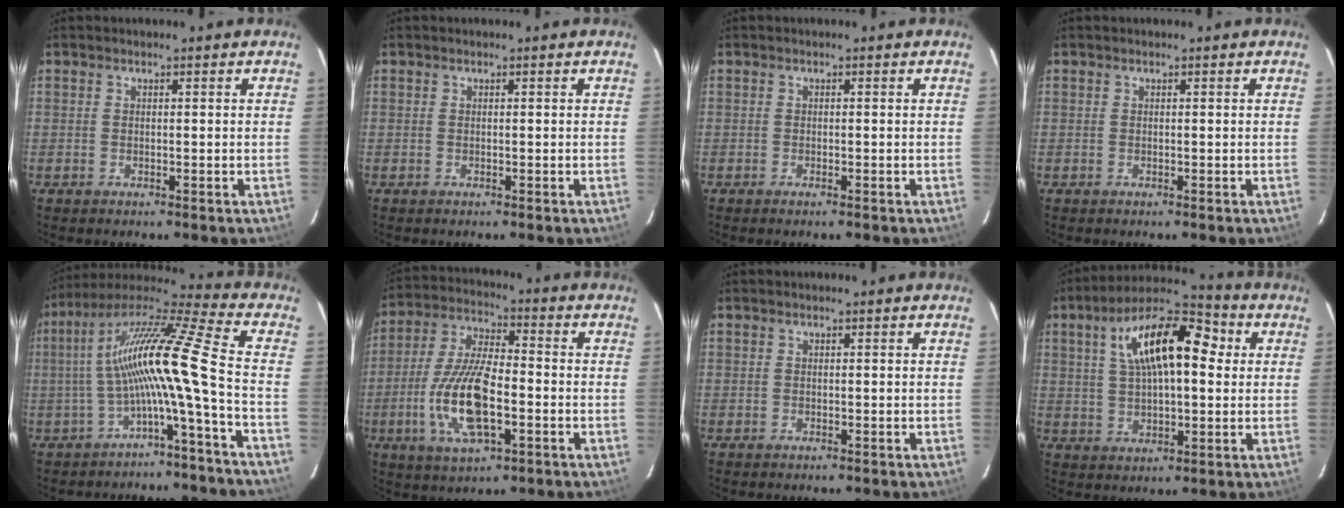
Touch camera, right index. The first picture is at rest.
{"total": 0.0}
{"total": 0.6, "force": [-0.5, 0.0, 0.3], "torque": [-0.006, 0.000, -0.010]}
{"total": 0.0}
{"total": 14.9, "force": [-3.6, -1.0, 14.5], "torque": [-0.253, 0.004, -0.073]}
{"total": 14.9, "force": [-4.1, 5.5, 13.3], "torque": [-0.281, -0.006, -0.078]}
{"total": 0.0}
{"total": 16.6, "force": [4.5, 7.2, 14.2], "torque": [-0.250, 0.035, 0.068]}